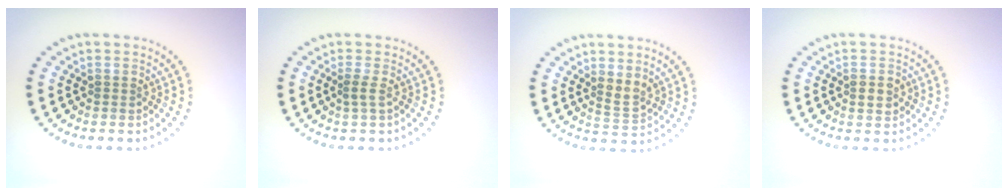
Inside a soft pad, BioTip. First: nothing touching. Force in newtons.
{"total": 1.0, "press": 0.8, "slide": 0.5}
{"total": 1.9, "press": 1.5, "slide": 1.1}
{"total": 1.5, "press": 1.5, "slide": 0.0}